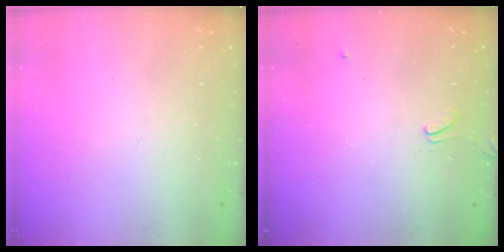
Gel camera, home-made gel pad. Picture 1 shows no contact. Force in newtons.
{"total": 3.4, "press": 3.3, "slide": 0.4}